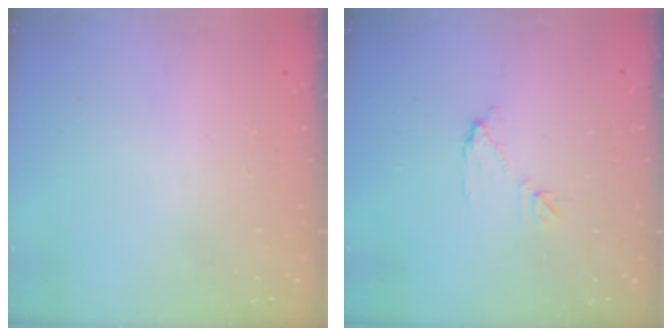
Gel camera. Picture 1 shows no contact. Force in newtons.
{"total": 7.2, "press": 7.2, "slide": 0.4}